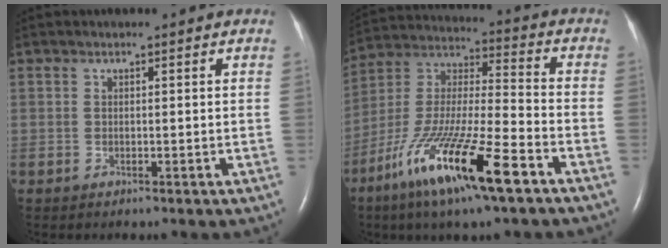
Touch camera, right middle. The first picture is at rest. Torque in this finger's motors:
{"motor_torque": [1.50, -0.64, 1.05, 0.21]}